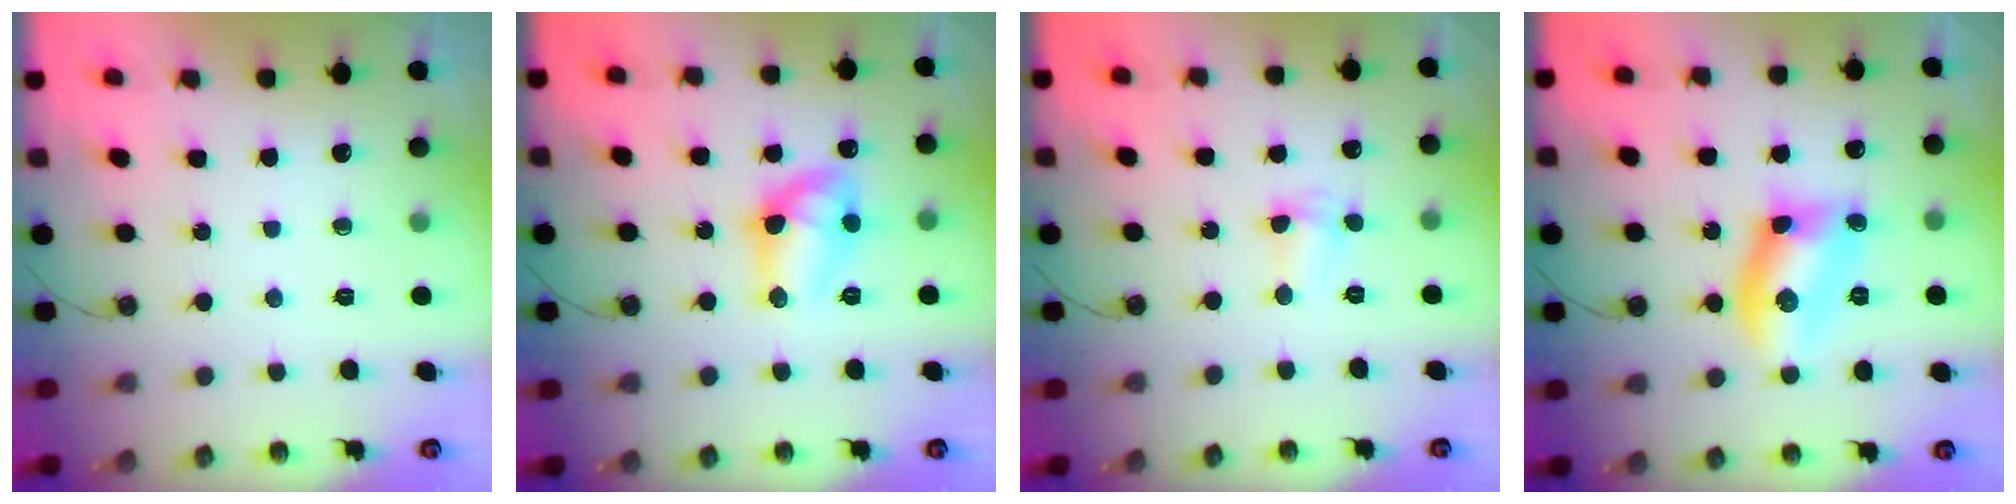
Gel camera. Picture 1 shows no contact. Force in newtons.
{"total": 12.7, "press": 12.7, "slide": 0.8}
{"total": 2.1, "press": 2.0, "slide": 0.5}
{"total": 11.4, "press": 11.4, "slide": 1.2}